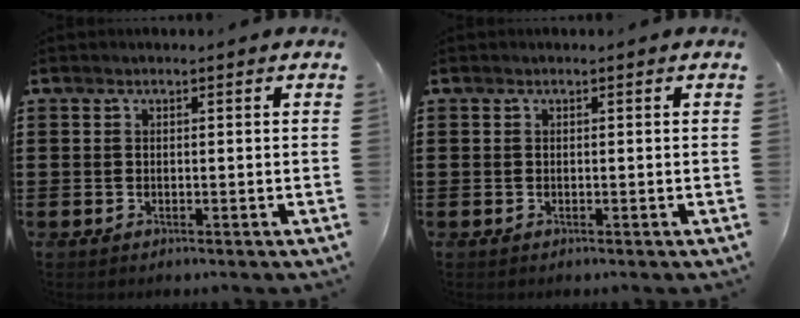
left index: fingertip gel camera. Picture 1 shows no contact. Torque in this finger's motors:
{"motor_torque": [-0.05, -0.04, 0.00, 0.00]}